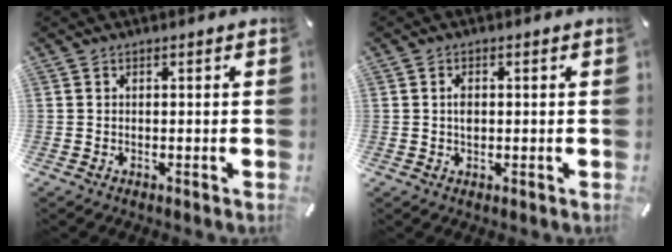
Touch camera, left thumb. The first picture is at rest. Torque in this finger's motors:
{"motor_torque": [0.30, 0.37, 0.17, -0.08, -0.01]}